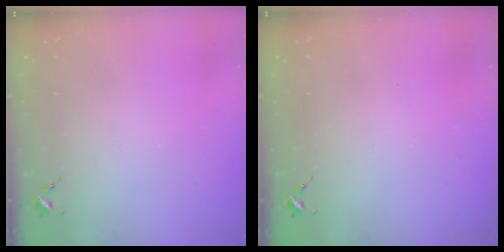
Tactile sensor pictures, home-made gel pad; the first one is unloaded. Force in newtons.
{"total": 0.7, "press": 0.7, "slide": 0.0}